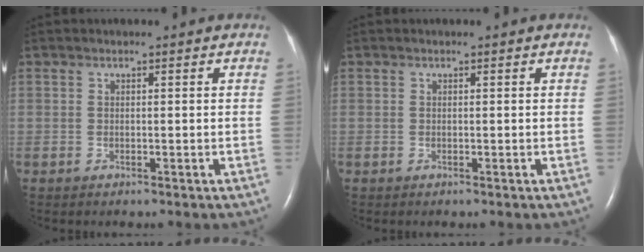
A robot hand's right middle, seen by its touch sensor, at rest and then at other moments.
{"total": 0.0}